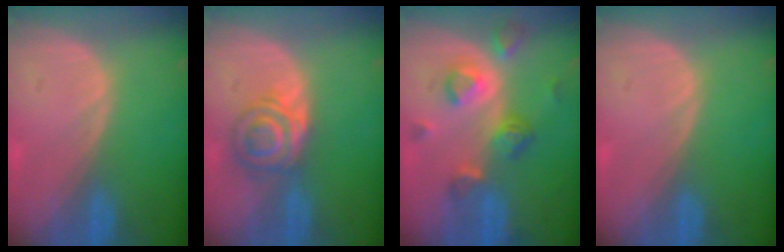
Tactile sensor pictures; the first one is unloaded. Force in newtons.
{"total": 6.0, "press": 5.6, "slide": 2.2}
{"total": 8.0, "press": 7.1, "slide": 3.7}
{"total": 0.0}